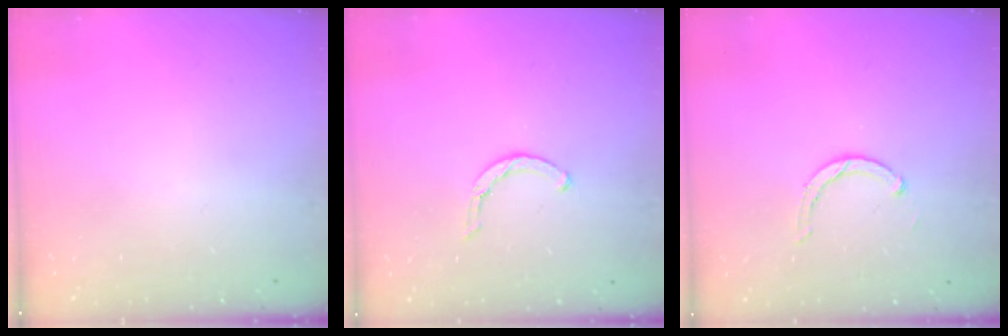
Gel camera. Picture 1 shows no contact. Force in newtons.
{"total": 3.6, "press": 3.5, "slide": 0.8}
{"total": 2.8, "press": 2.8, "slide": 0.2}